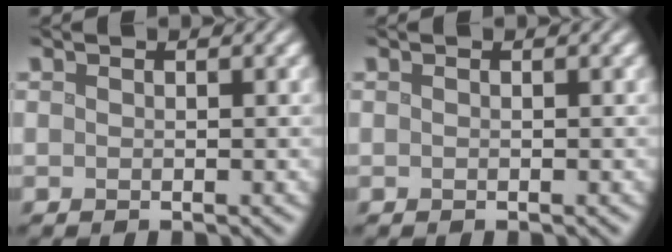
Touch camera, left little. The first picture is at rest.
{"total": 0.0}